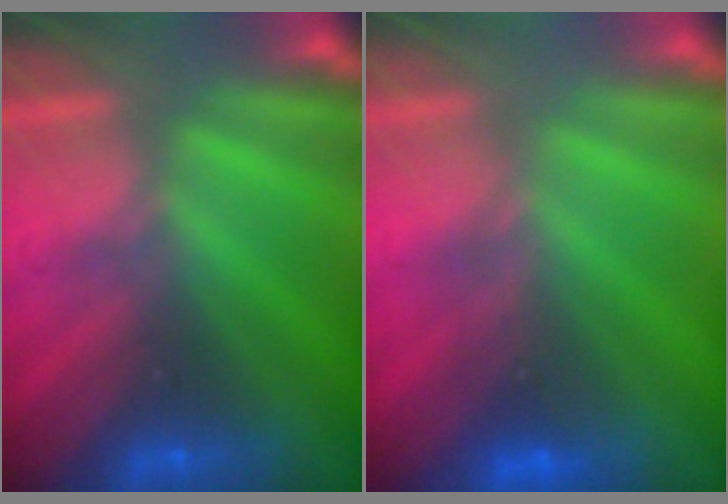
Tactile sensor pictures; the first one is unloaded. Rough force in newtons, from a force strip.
{"total": 1.6}